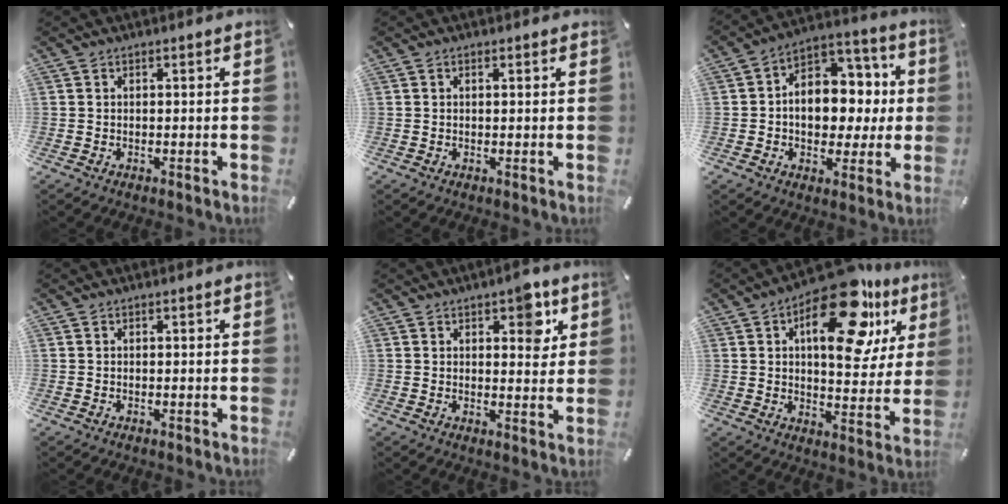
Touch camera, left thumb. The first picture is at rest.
{"total": 0.5, "force": [0.2, 0.3, 0.3], "torque": [-0.006, 0.002, 0.004]}
{"total": 11.8, "force": [-0.6, 9.7, 6.6], "torque": [-0.097, 0.000, -0.004]}
{"total": 0.0}
{"total": 7.0, "force": [3.6, 3.8, 4.7], "torque": [-0.039, -0.017, 0.051]}
{"total": 21.1, "force": [10.6, 10.0, 15.2], "torque": [-0.209, -0.059, 0.168]}